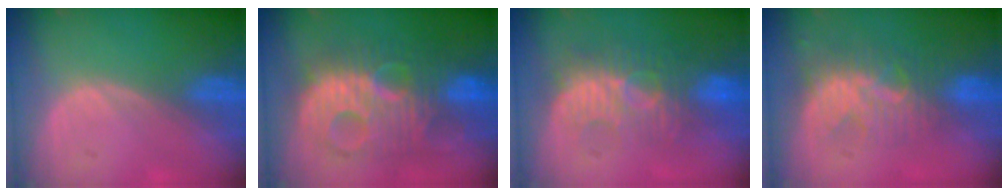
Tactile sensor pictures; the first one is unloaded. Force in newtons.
{"total": 11.9, "press": 11.9, "slide": 0.7}
{"total": 9.1, "press": 8.7, "slide": 2.7}
{"total": 8.7, "press": 7.6, "slide": 4.2}